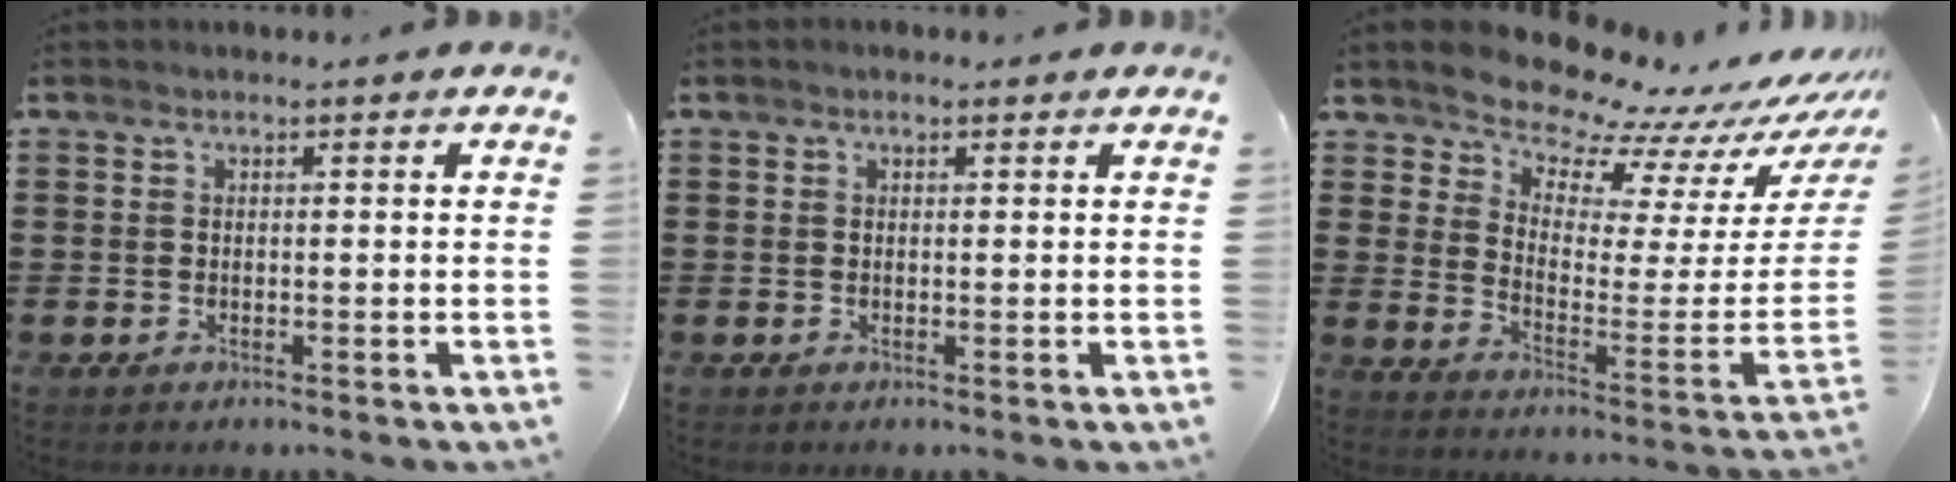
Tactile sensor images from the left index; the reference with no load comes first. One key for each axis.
{"total": 0.6, "fx": 0.3, "fy": 0.4, "fz": 0.3, "tx": -0.006, "ty": 0.004, "tz": 0.005}
{"total": 8.6, "fx": 8.5, "fy": 1.5, "fz": 0.1, "tx": -0.033, "ty": -0.099, "tz": 0.145}